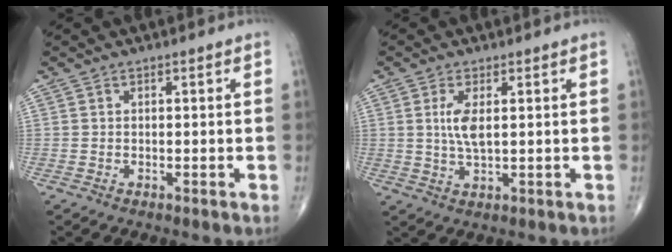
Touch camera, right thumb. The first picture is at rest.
{"total": 4.5, "force": [0.9, 1.4, 4.1], "torque": [-0.091, -0.007, 0.021]}